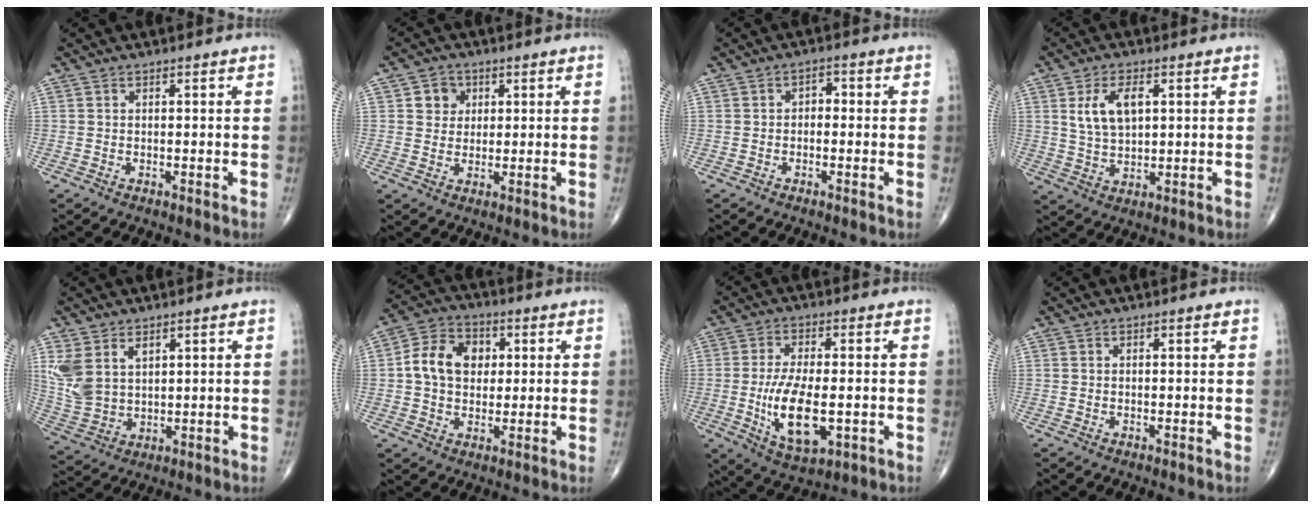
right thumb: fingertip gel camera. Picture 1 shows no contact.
{"total": 4.4, "force": [1.4, 3.9, 1.4], "torque": [0.001, -0.002, 0.020]}
{"total": 2.1, "force": [-0.3, 1.5, 1.4], "torque": [-0.008, 0.012, -0.014]}
{"total": 7.9, "force": [2.3, 4.2, 6.2], "torque": [-0.110, -0.005, 0.049]}
{"total": 8.8, "force": [3.8, 5.6, 5.6], "torque": [-0.115, -0.010, 0.091]}
{"total": 10.8, "force": [1.3, 8.2, 6.8], "torque": [-0.095, 0.014, 0.014]}
{"total": 12.5, "force": [-2.2, 5.6, 11.0], "torque": [-0.197, -0.009, -0.030]}
{"total": 0.0}